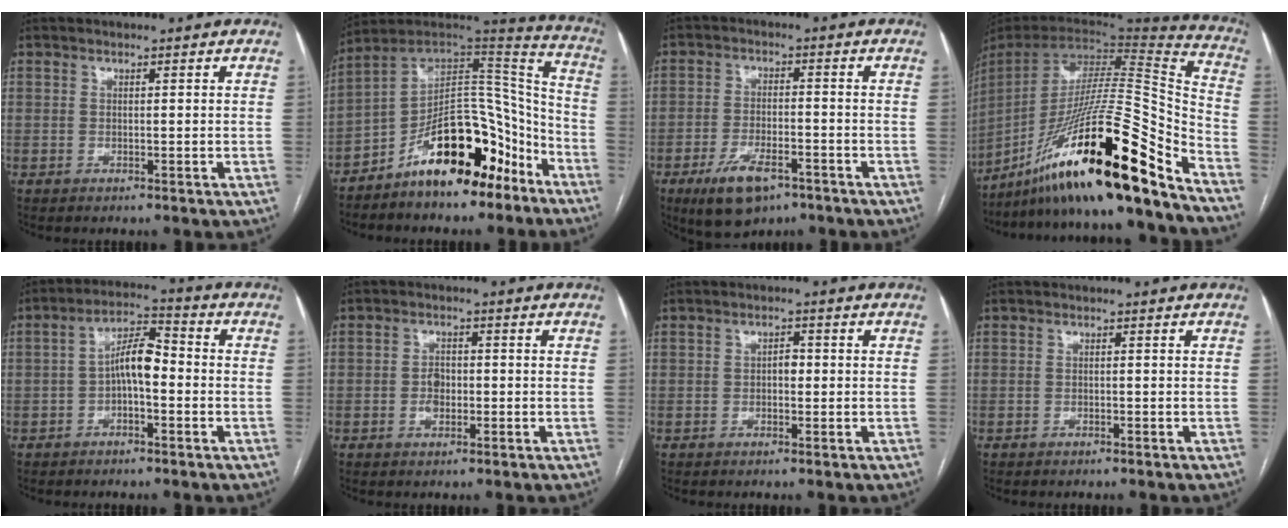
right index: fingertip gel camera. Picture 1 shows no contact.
{"total": 18.0, "force": [-10.9, 7.0, 12.4], "torque": [-0.198, 0.047, -0.179]}
{"total": 8.4, "force": [-5.1, 3.4, 5.8], "torque": [-0.112, -0.010, -0.083]}
{"total": 30.6, "force": [-20.6, 1.3, 22.5], "torque": [-0.354, -0.015, -0.351]}
{"total": 6.6, "force": [-1.0, 2.3, 6.1], "torque": [-0.111, 0.026, -0.019]}
{"total": 2.6, "force": [-0.6, 1.8, 1.8], "torque": [-0.032, 0.005, -0.010]}
{"total": 1.6, "force": [-0.1, 1.0, 1.3], "torque": [-0.015, 0.005, -0.004]}
{"total": 0.0}